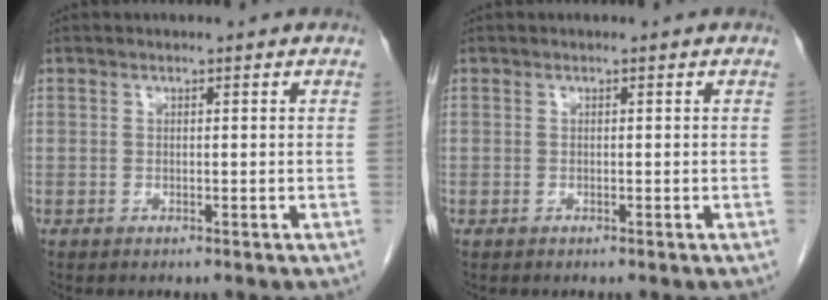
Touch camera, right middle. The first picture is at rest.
{"total": 0.0}